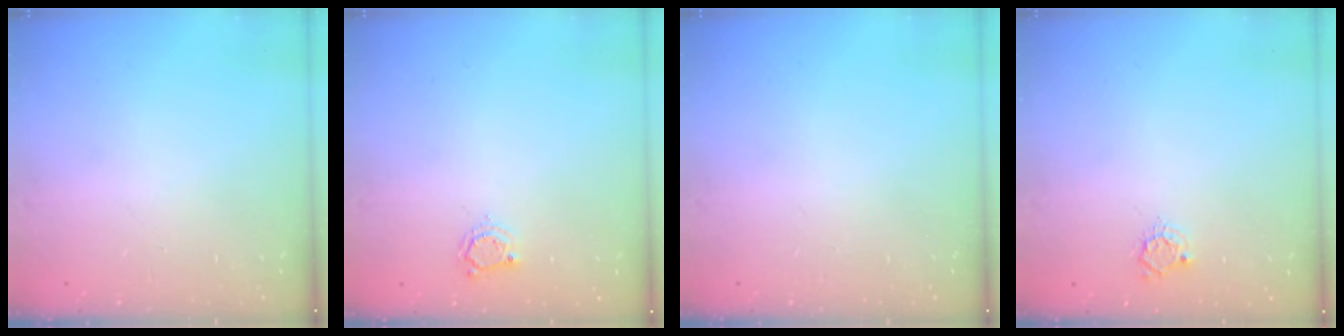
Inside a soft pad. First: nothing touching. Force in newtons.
{"total": 3.7, "press": 3.7, "slide": 0.4}
{"total": 0.0}
{"total": 4.9, "press": 4.9, "slide": 0.1}